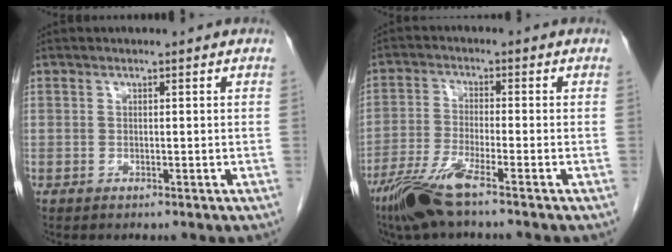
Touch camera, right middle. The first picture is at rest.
{"total": 7.4, "force": [-5.1, 0.2, 5.3], "torque": [-0.115, -0.021, -0.104]}